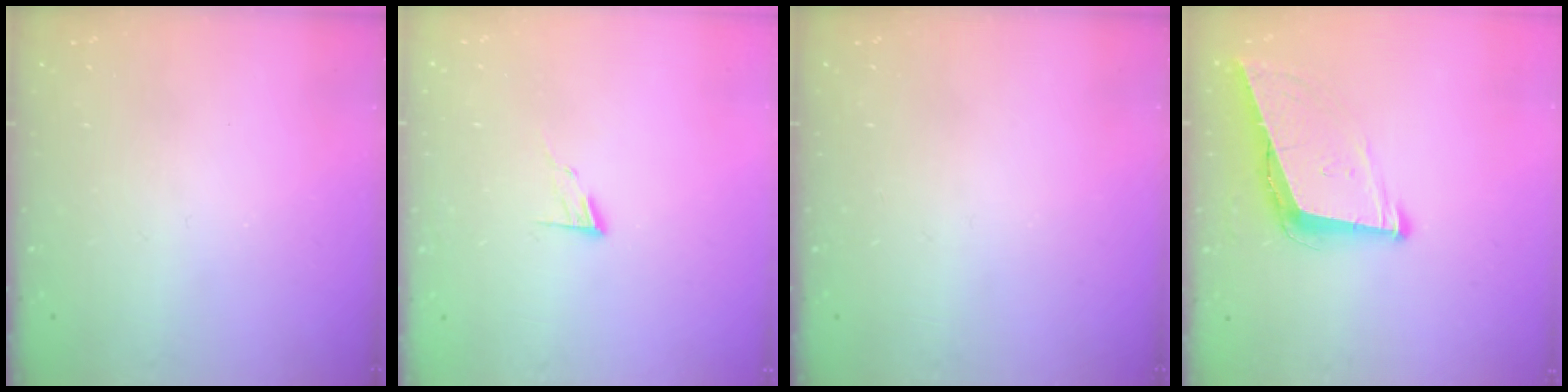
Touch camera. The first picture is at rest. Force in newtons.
{"total": 6.0, "press": 5.9, "slide": 0.6}
{"total": 0.0}
{"total": 9.3, "press": 8.9, "slide": 2.7}